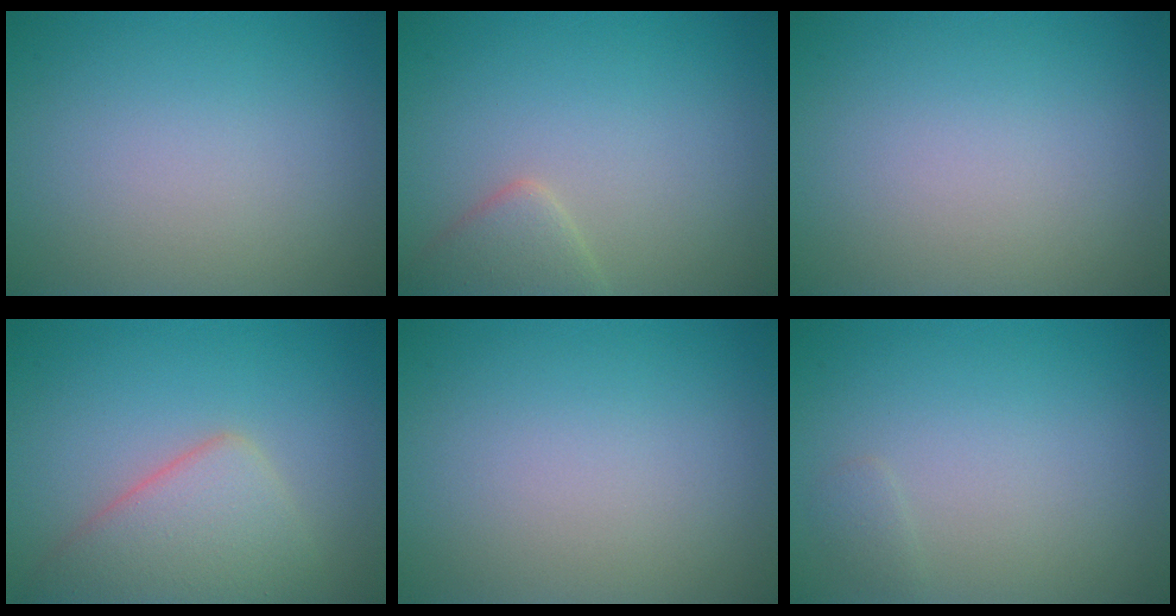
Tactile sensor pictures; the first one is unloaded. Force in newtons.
{"total": 2.4, "press": 2.4, "slide": 0.1}
{"total": 0.0}
{"total": 5.1, "press": 5.1, "slide": 0.1}
{"total": 0.0}
{"total": 0.6, "press": 0.6, "slide": 0.0}